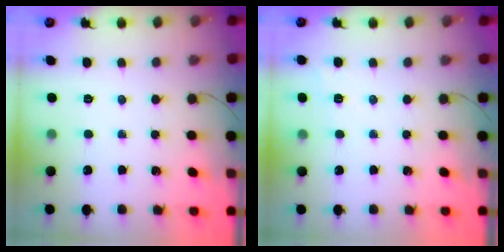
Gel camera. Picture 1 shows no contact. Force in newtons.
{"total": 1.9, "press": 0.9, "slide": 1.7}